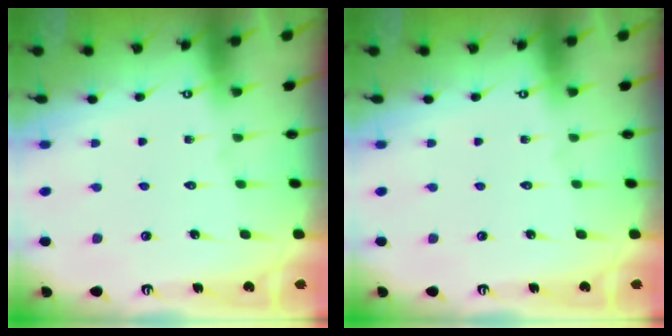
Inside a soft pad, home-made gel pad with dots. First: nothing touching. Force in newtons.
{"total": 0.0}